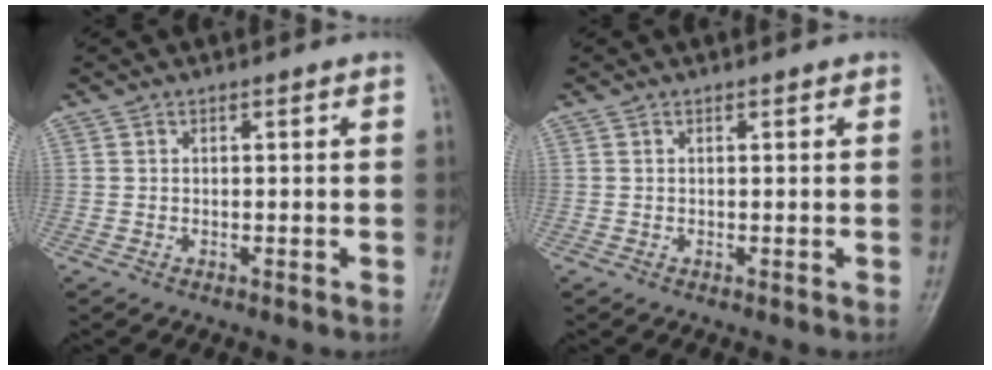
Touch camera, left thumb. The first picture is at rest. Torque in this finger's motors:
{"motor_torque": [-0.13, -0.04, 0.02, -0.02, 0.01]}